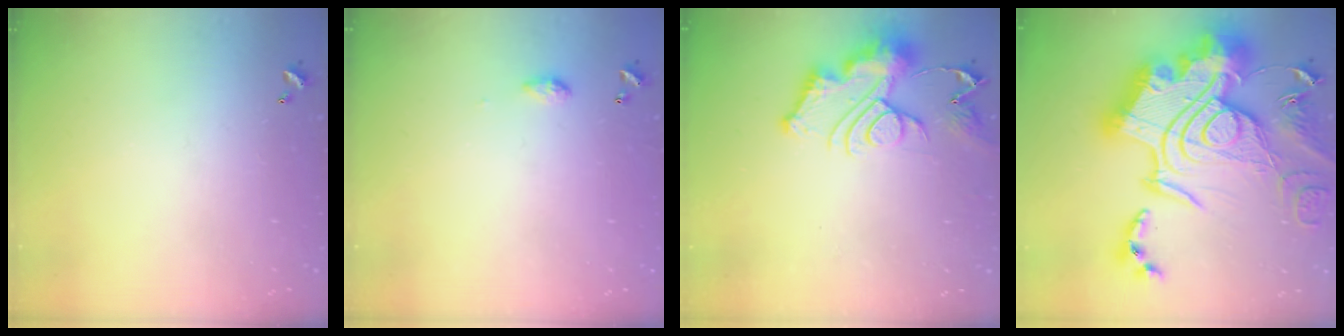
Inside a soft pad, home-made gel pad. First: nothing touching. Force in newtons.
{"total": 4.7, "press": 4.7, "slide": 0.6}
{"total": 13.4, "press": 13.4, "slide": 1.4}
{"total": 0.7, "press": 0.7, "slide": 0.1}